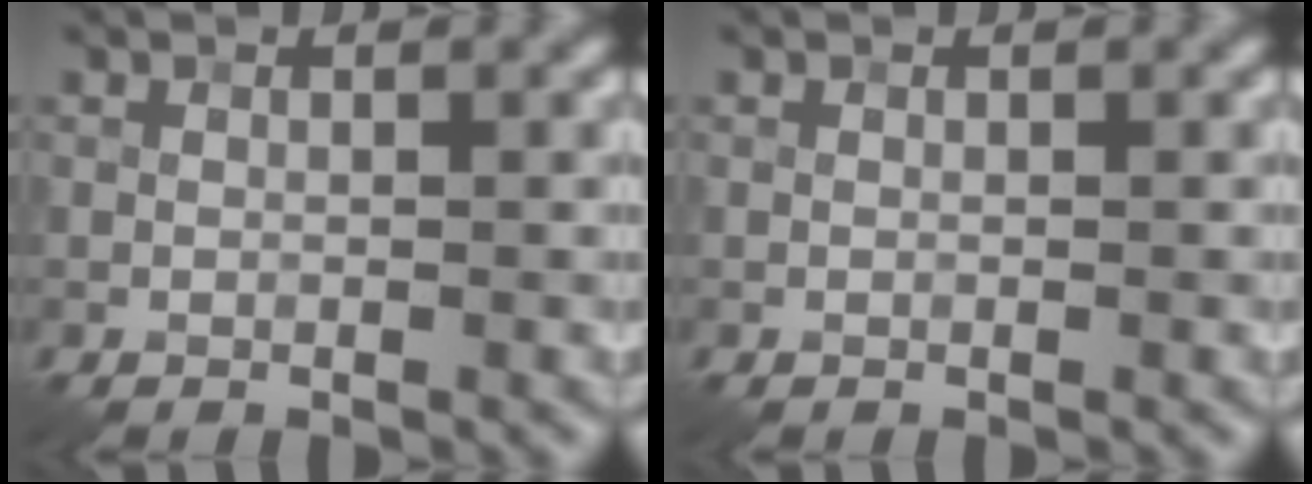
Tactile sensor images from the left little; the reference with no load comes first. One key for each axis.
{"total": 0.0}